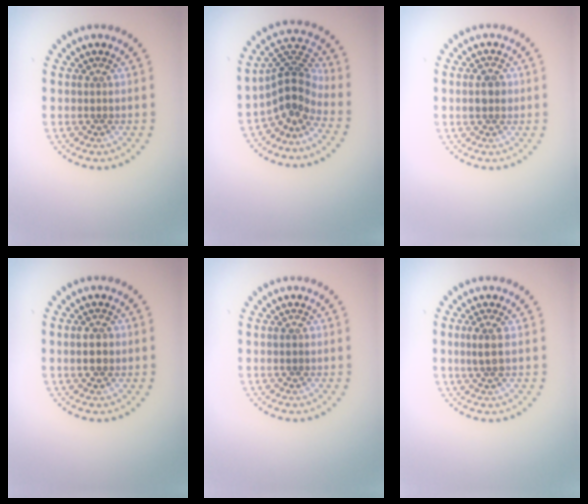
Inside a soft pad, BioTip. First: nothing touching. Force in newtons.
{"total": 4.1, "press": 2.9, "slide": 2.9}
{"total": 2.4, "press": 2.4, "slide": 0.2}
{"total": 2.3, "press": 2.3, "slide": 0.1}
{"total": 0.7, "press": 0.7, "slide": 0.1}
{"total": 1.6, "press": 1.4, "slide": 0.7}